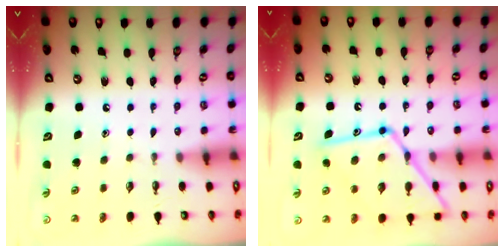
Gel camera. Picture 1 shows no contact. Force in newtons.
{"total": 19.2, "press": 19.1, "slide": 1.5}